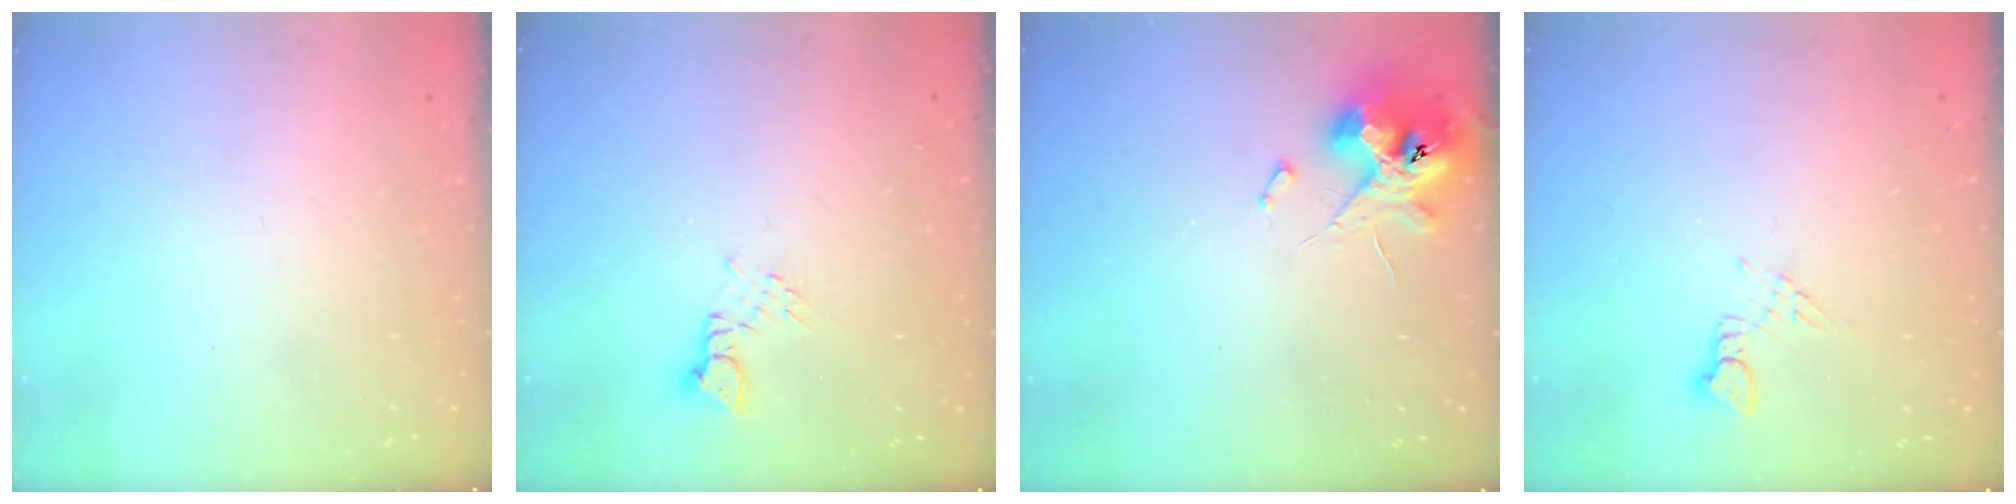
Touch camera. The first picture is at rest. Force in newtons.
{"total": 2.8, "press": 2.8, "slide": 0.3}
{"total": 12.0, "press": 11.8, "slide": 1.6}
{"total": 4.8, "press": 4.8, "slide": 0.6}